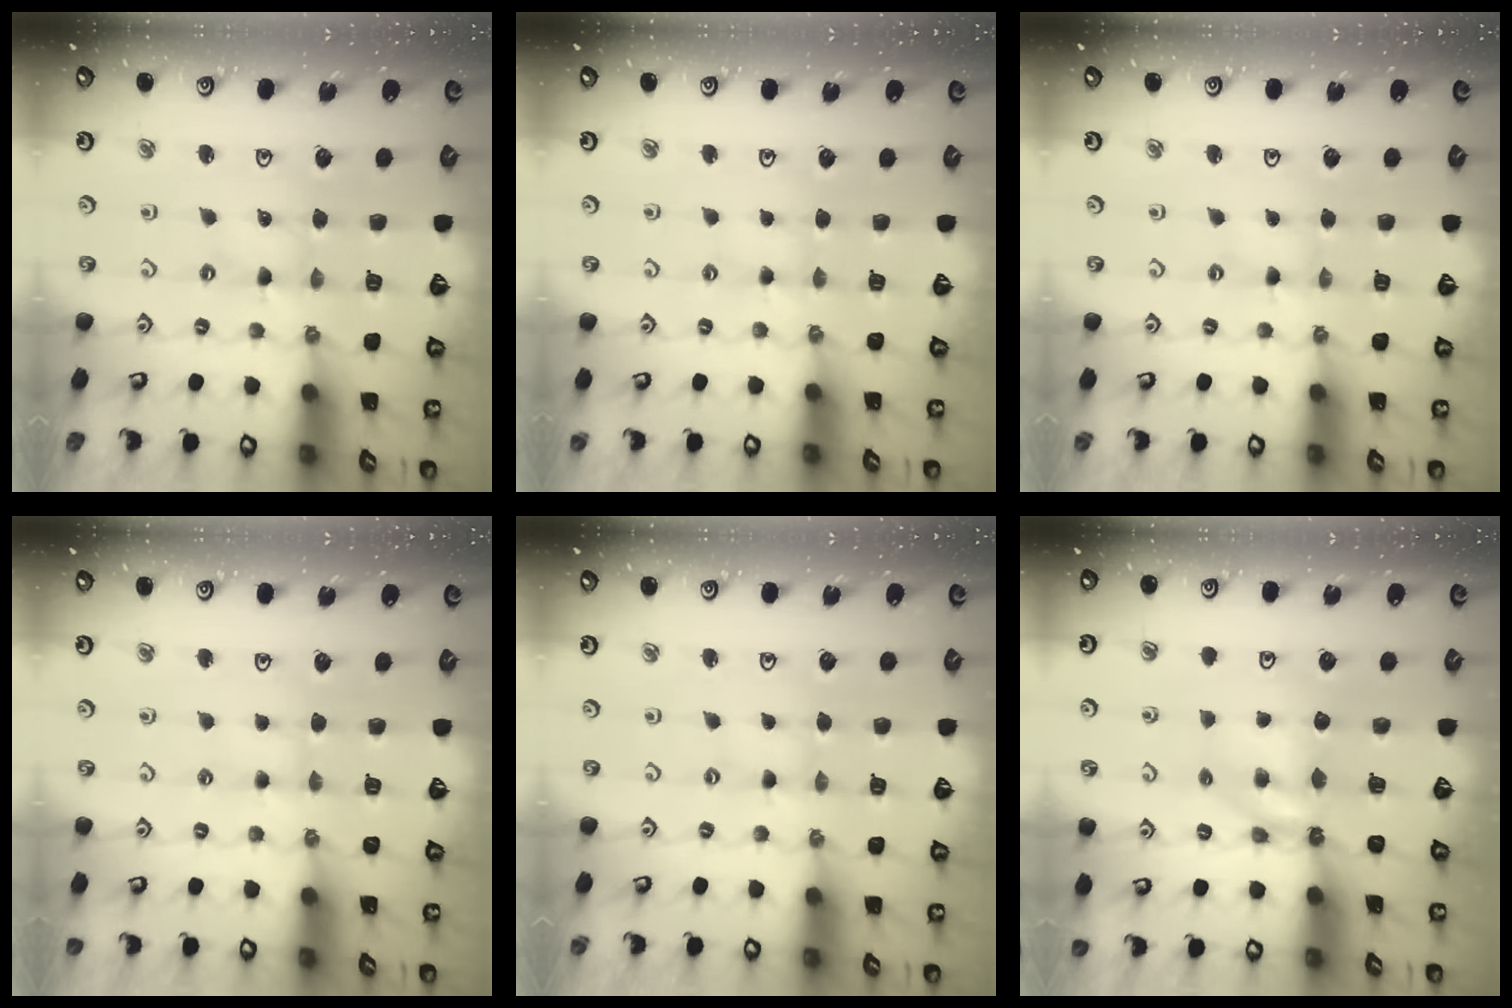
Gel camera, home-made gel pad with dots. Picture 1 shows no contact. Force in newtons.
{"total": 2.8, "press": 2.8, "slide": 0.3}
{"total": 0.0}
{"total": 2.6, "press": 2.6, "slide": 0.5}
{"total": 0.0}
{"total": 6.2, "press": 6.2, "slide": 0.8}